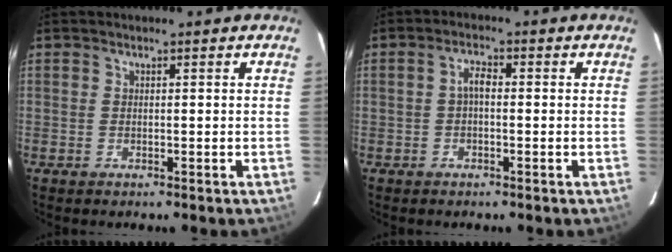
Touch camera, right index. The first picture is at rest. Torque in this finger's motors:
{"motor_torque": [0.32, -0.11, 0.31, 0.05]}